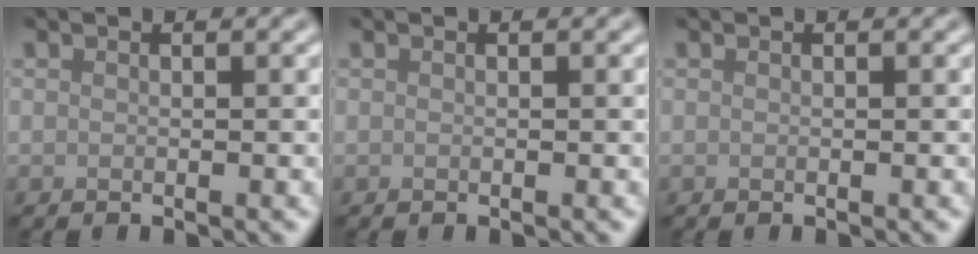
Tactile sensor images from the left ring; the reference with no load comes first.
{"total": 0.0}
{"total": 0.0}